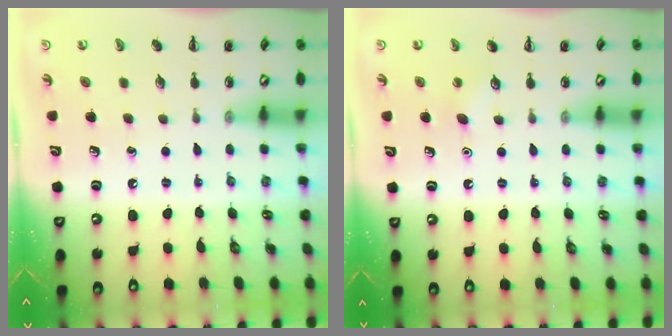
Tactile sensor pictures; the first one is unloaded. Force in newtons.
{"total": 2.8, "press": 2.7, "slide": 0.7}